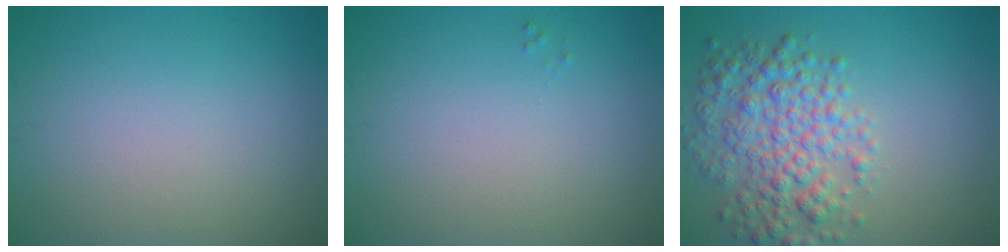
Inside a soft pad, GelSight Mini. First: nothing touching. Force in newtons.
{"total": 0.0}
{"total": 5.7, "press": 5.7, "slide": 0.2}